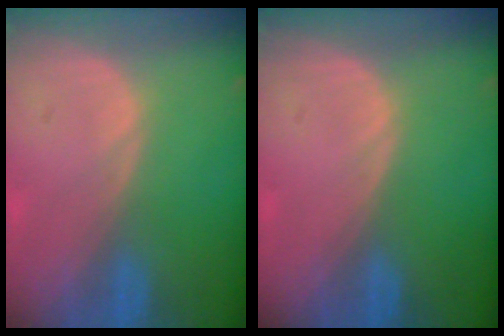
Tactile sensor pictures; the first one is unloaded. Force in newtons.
{"total": 0.0}